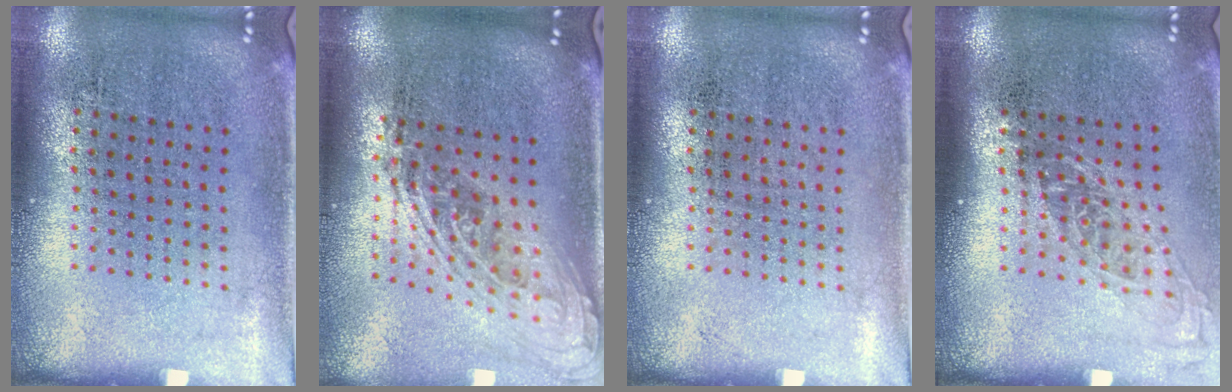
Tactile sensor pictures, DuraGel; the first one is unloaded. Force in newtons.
{"total": 2.1, "press": 1.6, "slide": 1.4}
{"total": 0.0}
{"total": 1.3, "press": 1.1, "slide": 0.8}